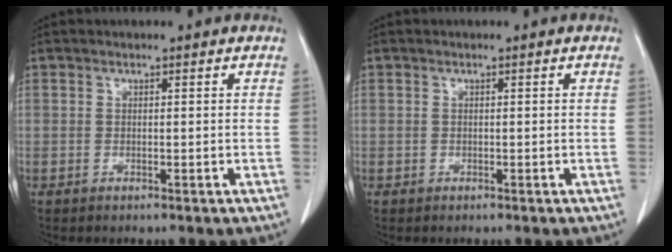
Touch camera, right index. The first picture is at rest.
{"total": 0.0}